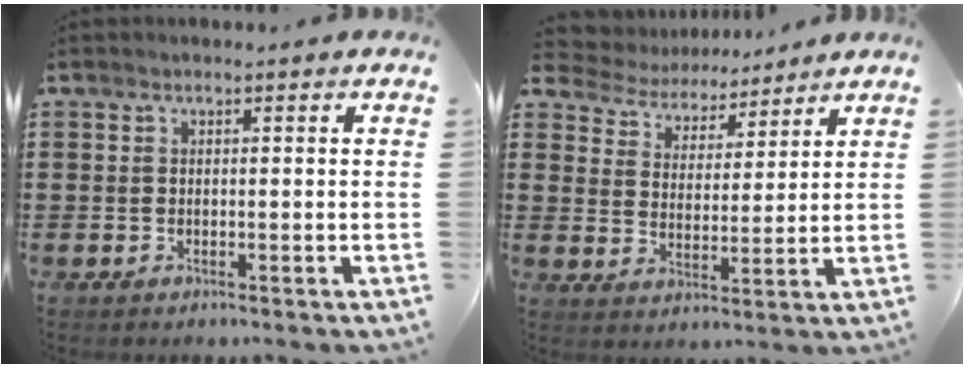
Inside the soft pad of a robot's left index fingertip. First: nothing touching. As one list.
[{"total": 4.9, "force": [4.6, 1.6, 0.1], "torque": [-0.034, -0.028, 0.078]}]